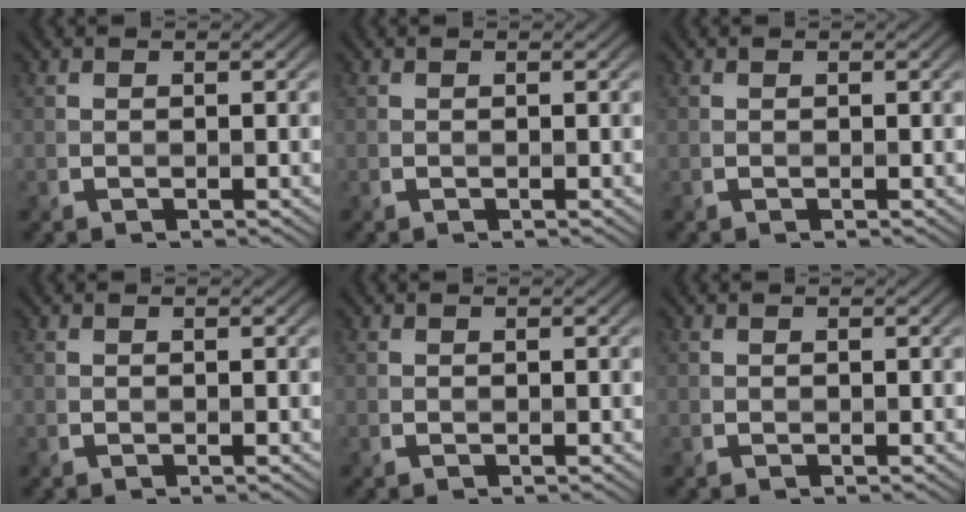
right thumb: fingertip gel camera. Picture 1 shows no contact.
{"total": 0.0}
{"total": 0.0}
{"total": 0.0}
{"total": 0.0}
{"total": 0.0}